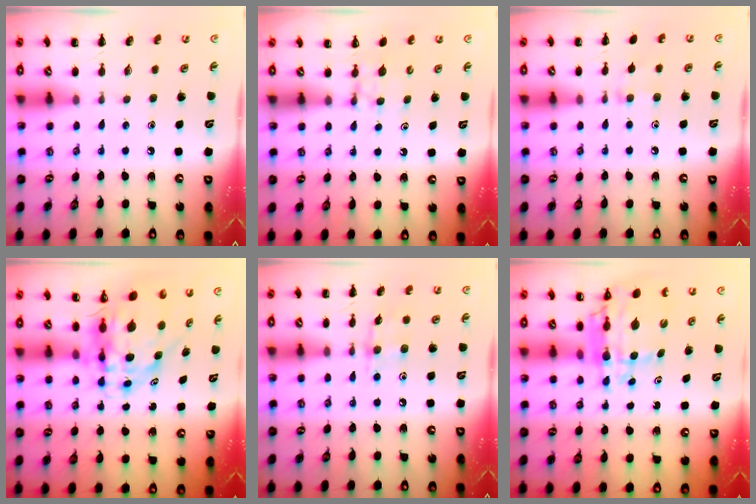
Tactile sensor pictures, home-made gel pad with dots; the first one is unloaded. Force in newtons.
{"total": 4.3, "press": 4.1, "slide": 1.4}
{"total": 6.2, "press": 6.0, "slide": 1.8}
{"total": 8.3, "press": 7.9, "slide": 2.4}
{"total": 5.5, "press": 5.5, "slide": 0.7}
{"total": 9.0, "press": 8.5, "slide": 3.2}